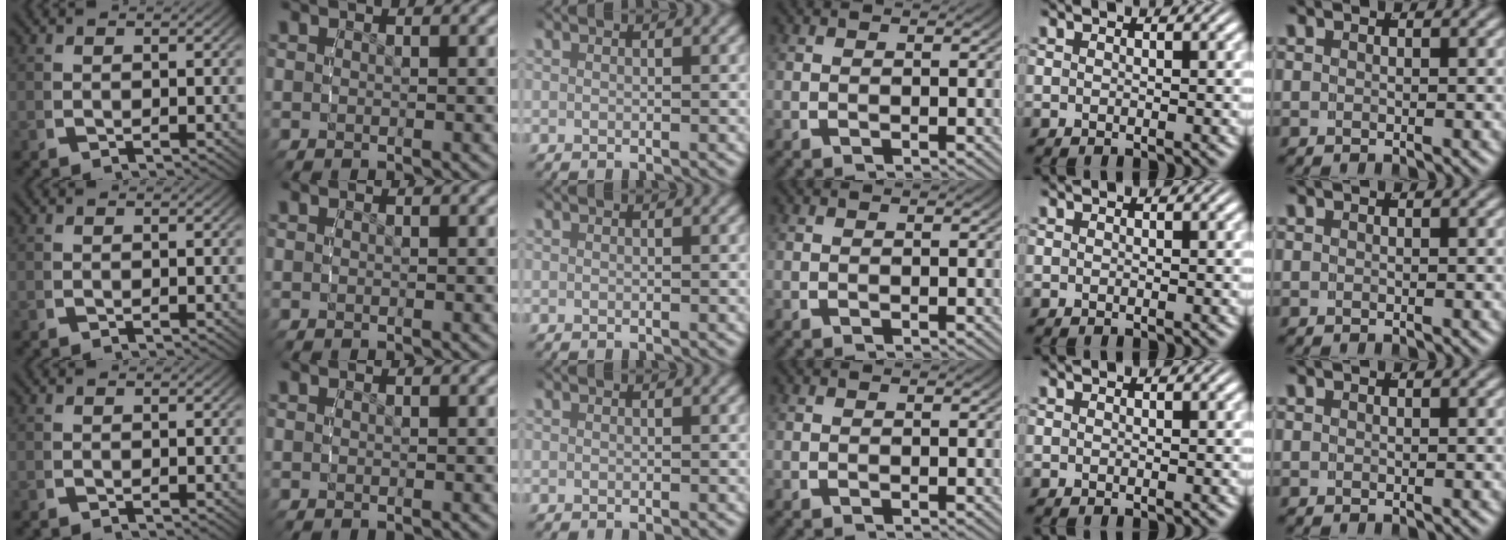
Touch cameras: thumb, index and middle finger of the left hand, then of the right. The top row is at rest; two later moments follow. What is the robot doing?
{"motion": "reach", "object": "paper plate"}